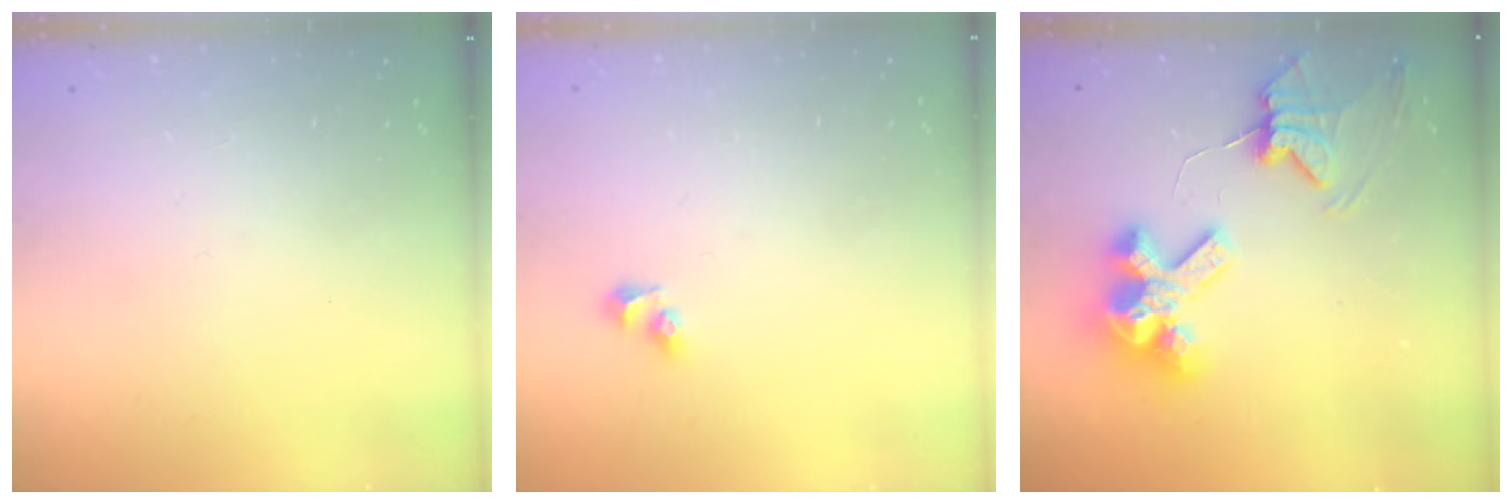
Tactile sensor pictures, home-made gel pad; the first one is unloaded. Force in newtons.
{"total": 4.5, "press": 4.0, "slide": 2.0}
{"total": 11.7, "press": 11.6, "slide": 1.3}